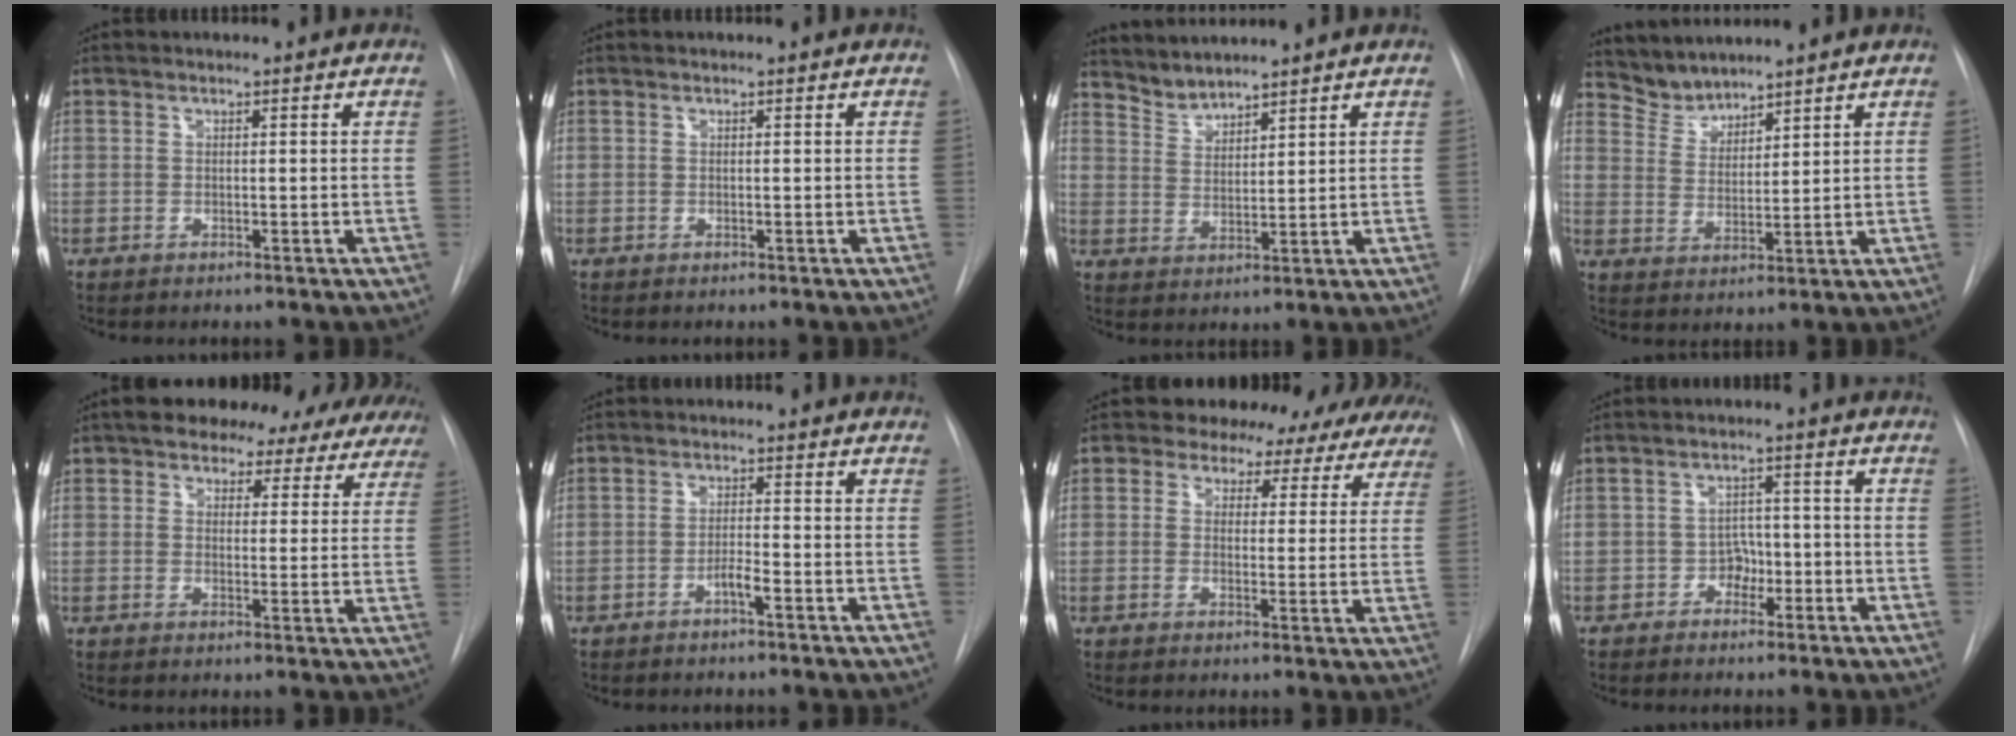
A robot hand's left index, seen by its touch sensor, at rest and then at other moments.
{"total": 0.0}
{"total": 4.3, "force": [4.3, -0.2, -0.1], "torque": [-0.004, 0.005, 0.092]}
{"total": 4.8, "force": [4.7, 0.5, -0.5], "torque": [0.008, 0.007, 0.102]}
{"total": 16.7, "force": [14.0, 6.9, 5.9], "torque": [-0.074, 0.027, 0.157]}
{"total": 2.1, "force": [-1.3, 0.1, 1.6], "torque": [-0.027, 0.002, -0.023]}
{"total": 13.8, "force": [11.9, 6.6, 2.3], "torque": [-0.007, 0.012, 0.111]}
{"total": 3.1, "force": [-1.5, 2.2, 1.6], "torque": [-0.015, 0.009, -0.025]}